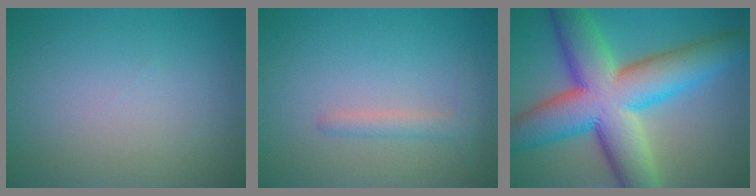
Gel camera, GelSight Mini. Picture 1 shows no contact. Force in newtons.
{"total": 1.5, "press": 1.5, "slide": 0.2}
{"total": 14.0, "press": 14.0, "slide": 0.5}